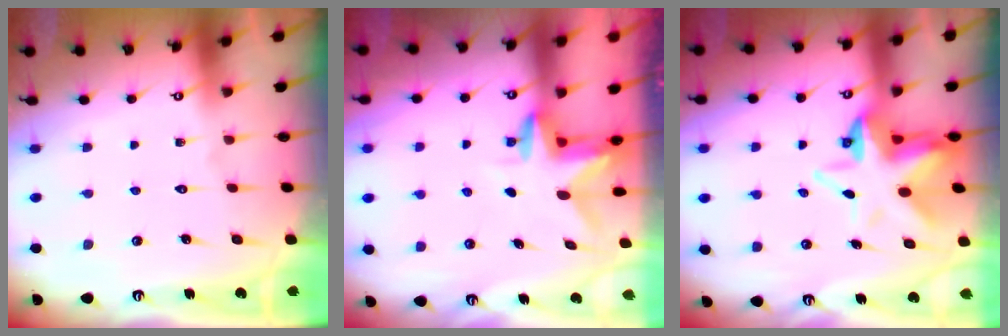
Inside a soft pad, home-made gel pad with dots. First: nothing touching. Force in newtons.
{"total": 3.1, "press": 3.1, "slide": 0.3}
{"total": 7.9, "press": 7.7, "slide": 1.6}